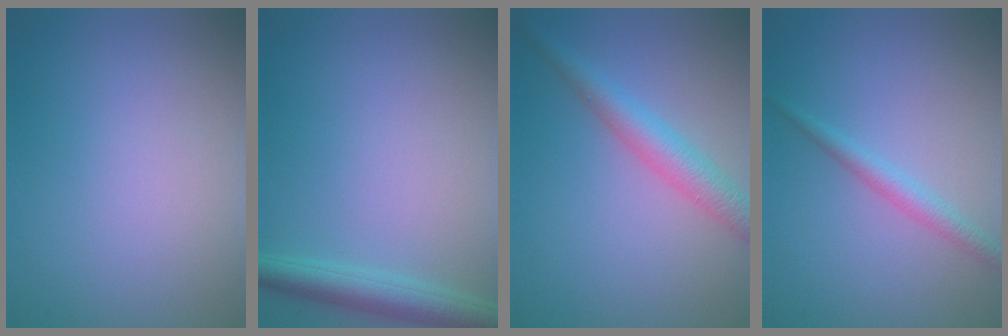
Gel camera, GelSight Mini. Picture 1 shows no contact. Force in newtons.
{"total": 3.4, "press": 3.4, "slide": 0.3}
{"total": 3.5, "press": 3.5, "slide": 0.1}
{"total": 2.0, "press": 2.0, "slide": 0.1}